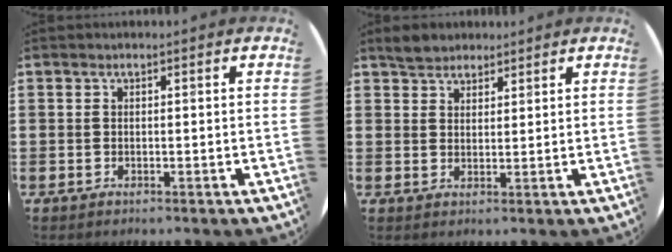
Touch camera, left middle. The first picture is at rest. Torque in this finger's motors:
{"motor_torque": [0.47, -0.47, 0.03, 0.05]}